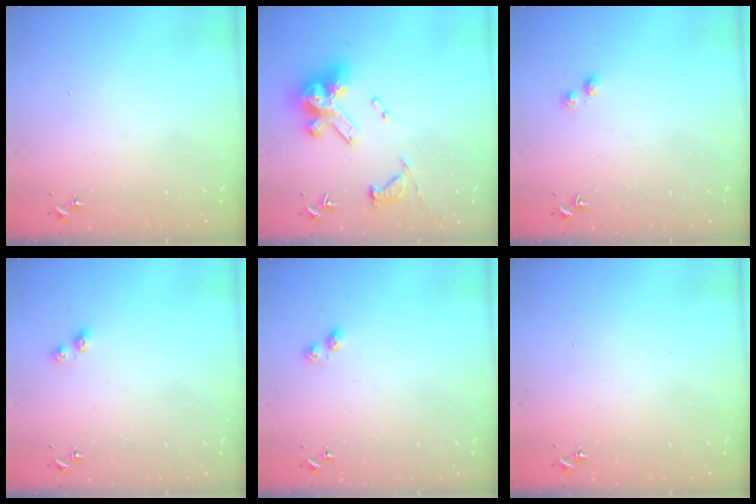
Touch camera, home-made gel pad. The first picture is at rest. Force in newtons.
{"total": 17.6, "press": 17.5, "slide": 1.6}
{"total": 2.2, "press": 2.2, "slide": 0.2}
{"total": 4.6, "press": 4.6, "slide": 0.0}
{"total": 4.5, "press": 4.4, "slide": 0.6}
{"total": 0.0}